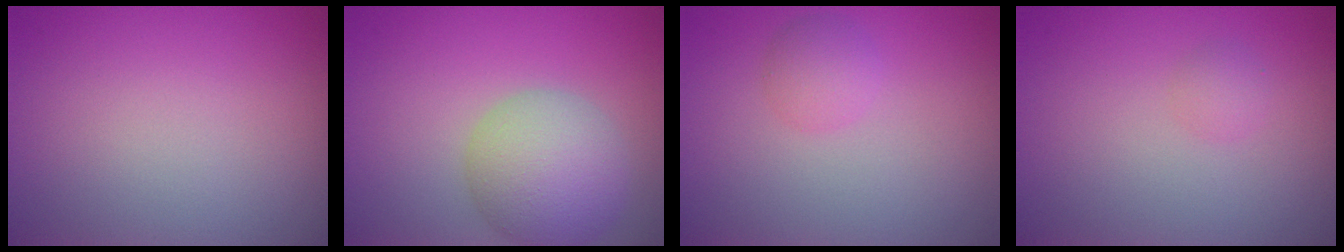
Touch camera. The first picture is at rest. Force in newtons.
{"total": 5.6, "press": 5.6, "slide": 0.4}
{"total": 1.7, "press": 1.7, "slide": 0.1}
{"total": 1.0, "press": 1.0, "slide": 0.1}